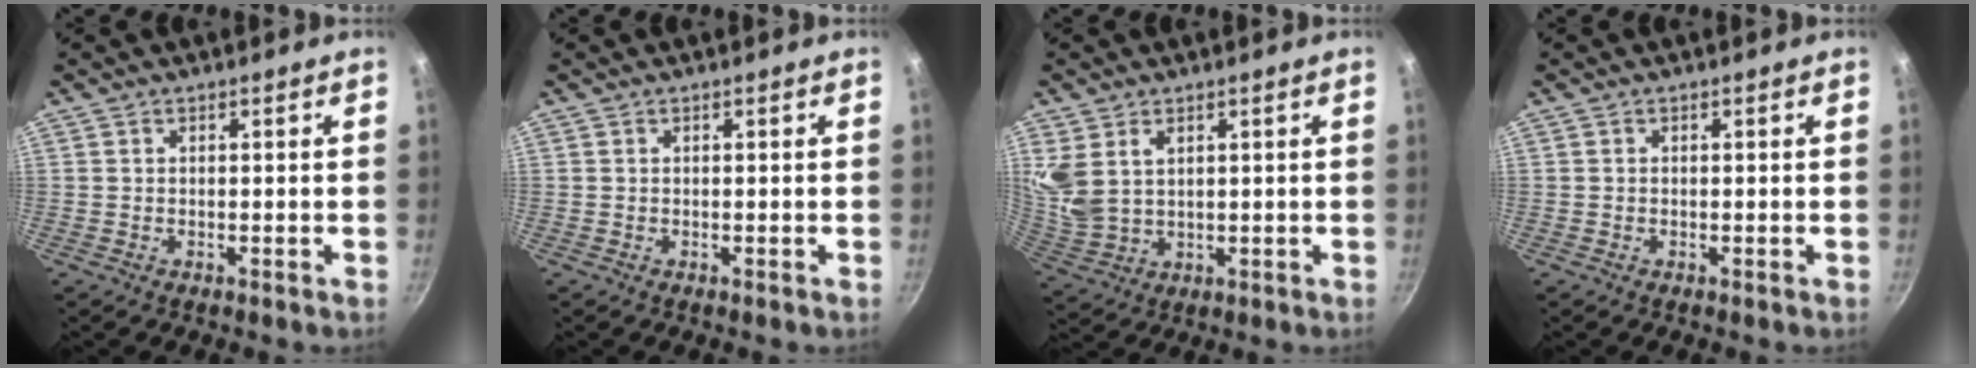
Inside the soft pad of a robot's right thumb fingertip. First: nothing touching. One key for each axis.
{"total": 0.0}
{"total": 7.6, "fx": 3.1, "fy": 5.0, "fz": 4.8, "tx": -0.087, "ty": -0.024, "tz": 0.076}
{"total": 0.0}